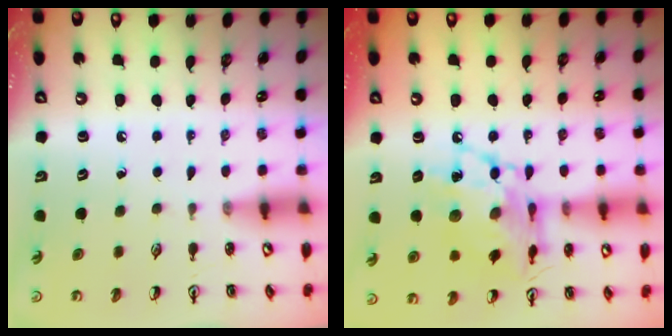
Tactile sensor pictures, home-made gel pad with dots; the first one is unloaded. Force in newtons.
{"total": 15.6, "press": 15.5, "slide": 1.3}